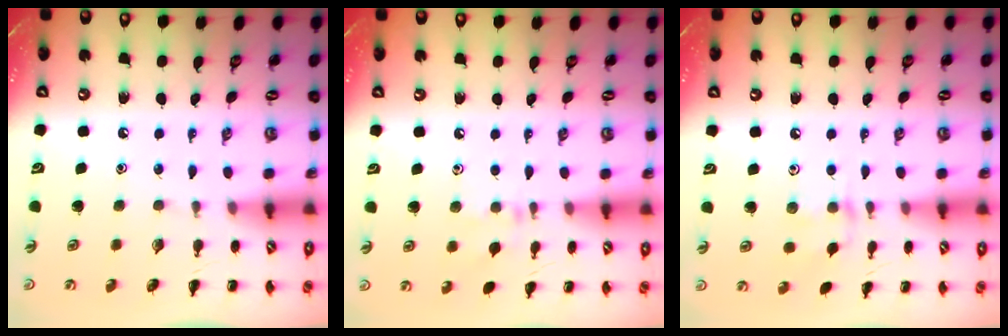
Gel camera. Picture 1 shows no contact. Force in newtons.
{"total": 6.6, "press": 6.5, "slide": 1.3}
{"total": 6.6, "press": 6.4, "slide": 1.6}